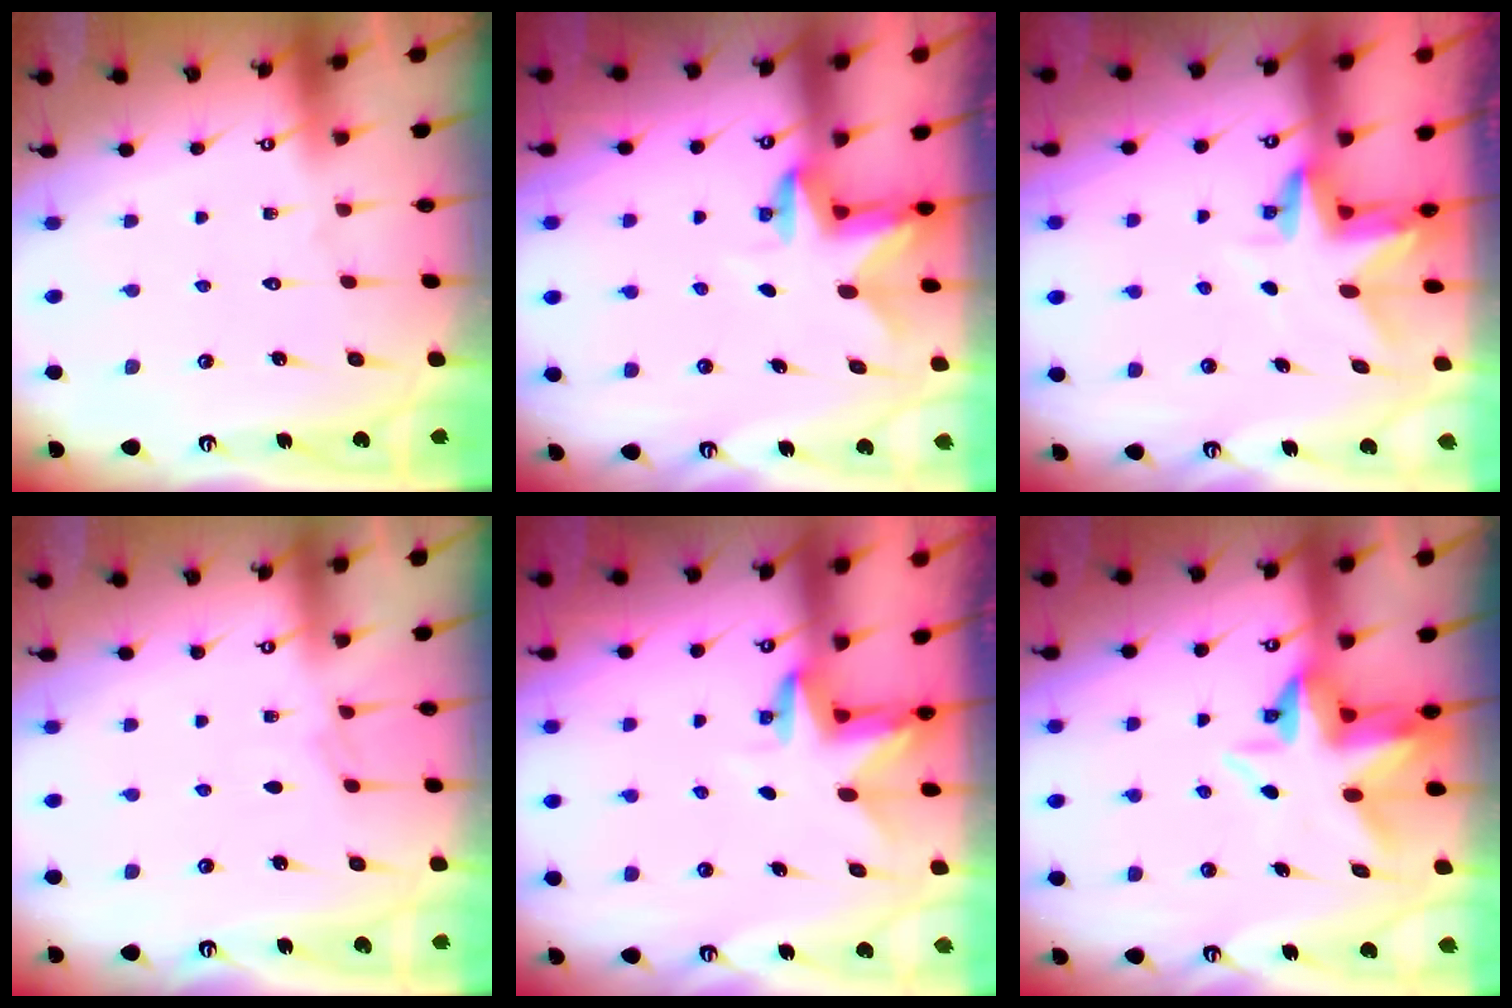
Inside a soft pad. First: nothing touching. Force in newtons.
{"total": 2.8, "press": 2.7, "slide": 0.5}
{"total": 3.3, "press": 3.3, "slide": 0.2}
{"total": 1.5, "press": 1.4, "slide": 0.3}
{"total": 3.4, "press": 3.4, "slide": 0.1}
{"total": 6.4, "press": 6.2, "slide": 1.5}